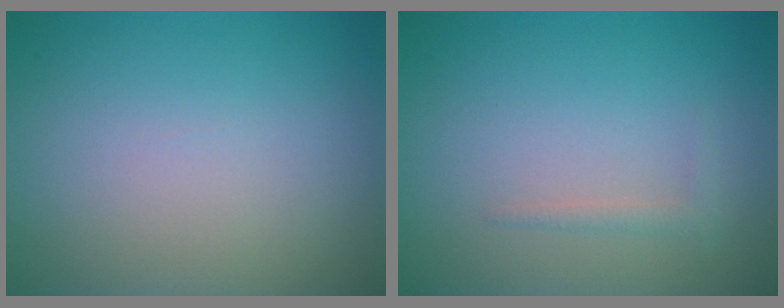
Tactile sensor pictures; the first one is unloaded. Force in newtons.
{"total": 0.8, "press": 0.8, "slide": 0.0}